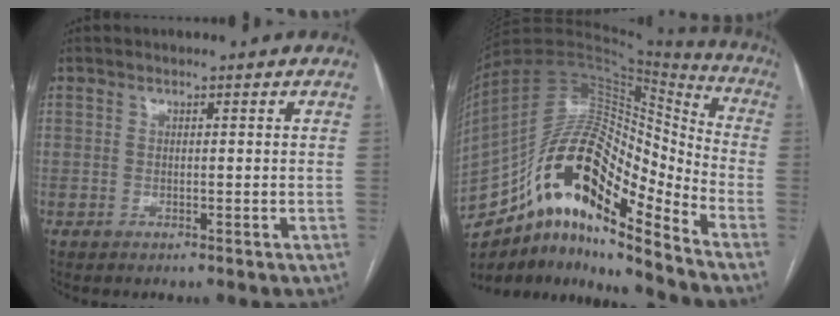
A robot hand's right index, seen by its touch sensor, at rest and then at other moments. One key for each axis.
{"total": 22.5, "fx": -13.2, "fy": 6.3, "fz": 17.1, "tx": -0.323, "ty": 0.038, "tz": -0.226}